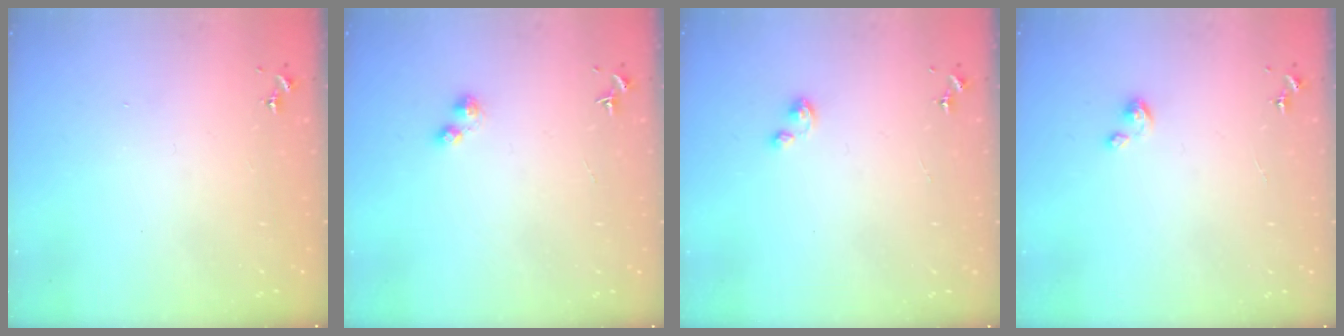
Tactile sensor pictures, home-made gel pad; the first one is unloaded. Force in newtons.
{"total": 1.6, "press": 1.6, "slide": 0.2}
{"total": 2.3, "press": 2.3, "slide": 0.2}
{"total": 2.1, "press": 2.1, "slide": 0.1}